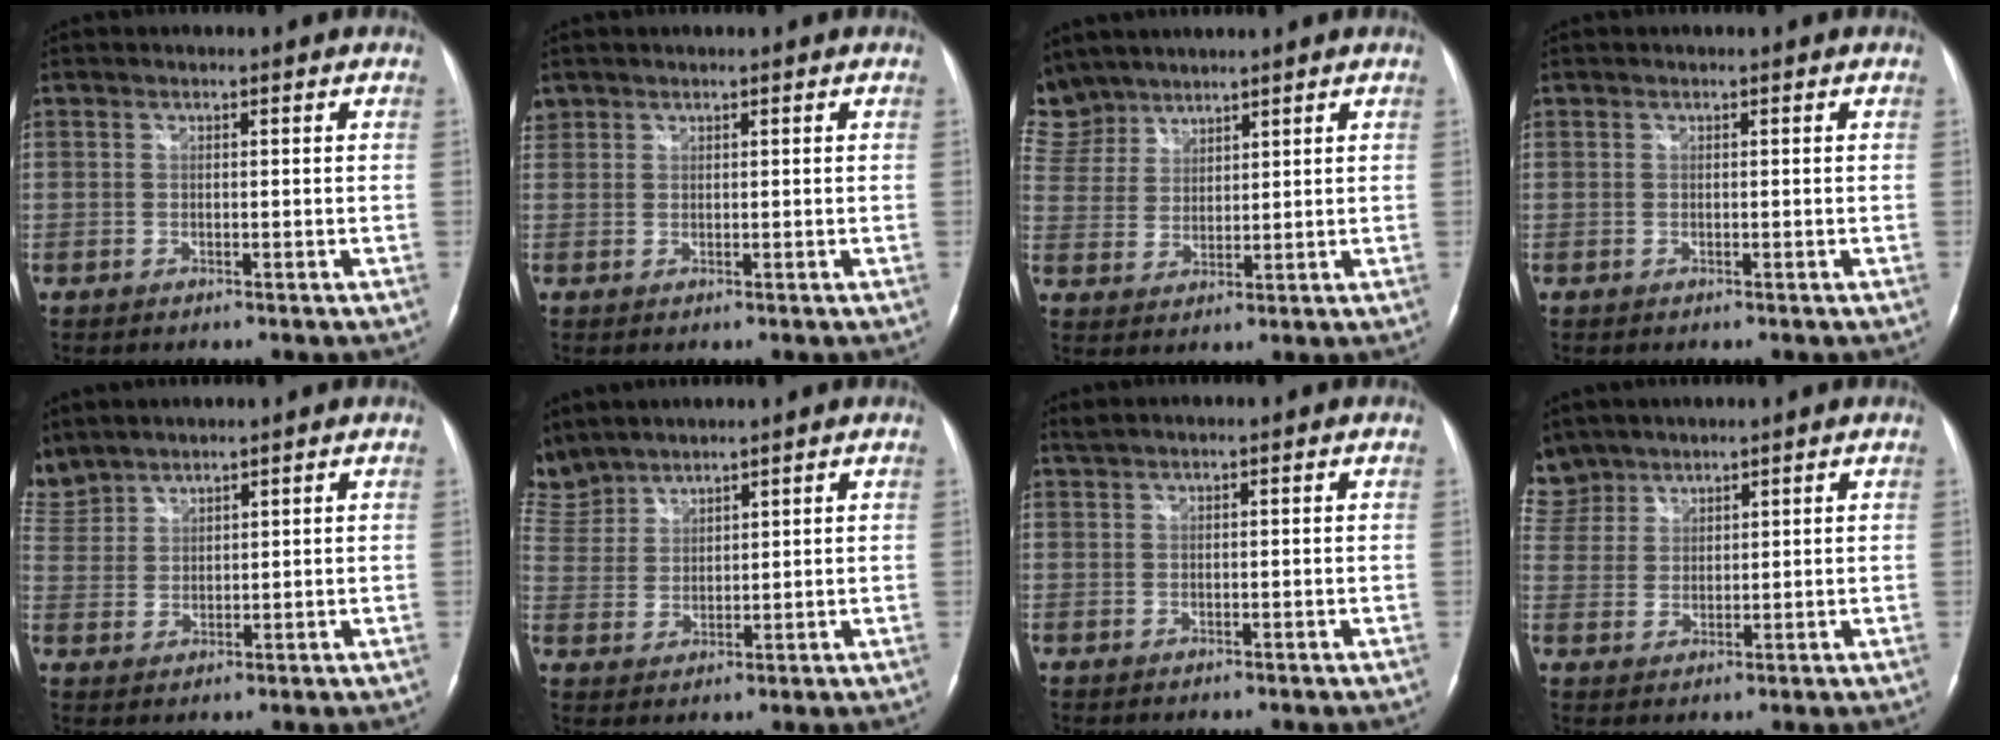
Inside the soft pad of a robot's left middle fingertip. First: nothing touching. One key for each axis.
{"total": 1.5, "fx": 1.1, "fy": 1.0, "fz": 0.0, "tx": 0.004, "ty": 0.012, "tz": 0.021}
{"total": 10.0, "fx": 8.6, "fy": 5.1, "fz": 1.0, "tx": -0.047, "ty": 0.016, "tz": 0.186}
{"total": 0.0}
{"total": 7.5, "fx": 6.7, "fy": 3.3, "fz": 1.0, "tx": -0.043, "ty": 0.015, "tz": 0.148}
{"total": 8.6, "fx": 8.0, "fy": 3.2, "fz": 0.8, "tx": -0.036, "ty": 0.013, "tz": 0.176}
{"total": 0.9, "fx": 0.7, "fy": -0.1, "fz": 0.5, "tx": -0.016, "ty": 0.017, "tz": 0.018}
{"total": 7.3, "fx": 6.1, "fy": 4.1, "fz": 0.2, "tx": -0.012, "ty": 0.010, "tz": 0.128}